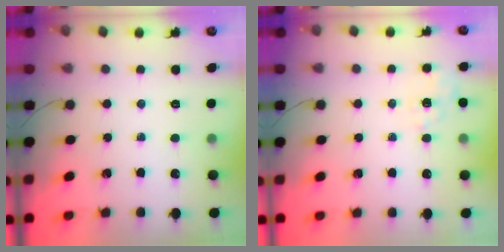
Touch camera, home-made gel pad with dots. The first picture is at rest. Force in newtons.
{"total": 2.5, "press": 1.8, "slide": 1.7}